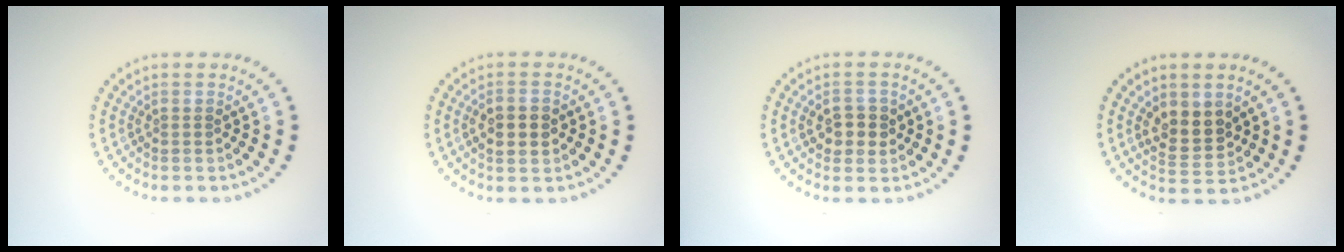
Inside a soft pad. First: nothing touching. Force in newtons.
{"total": 2.6, "press": 2.6, "slide": 0.1}
{"total": 2.7, "press": 2.6, "slide": 0.5}
{"total": 3.3, "press": 3.1, "slide": 1.1}